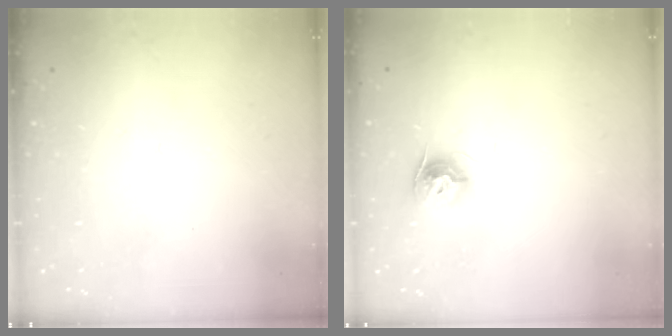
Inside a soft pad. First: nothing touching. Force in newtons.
{"total": 8.8, "press": 8.8, "slide": 0.4}